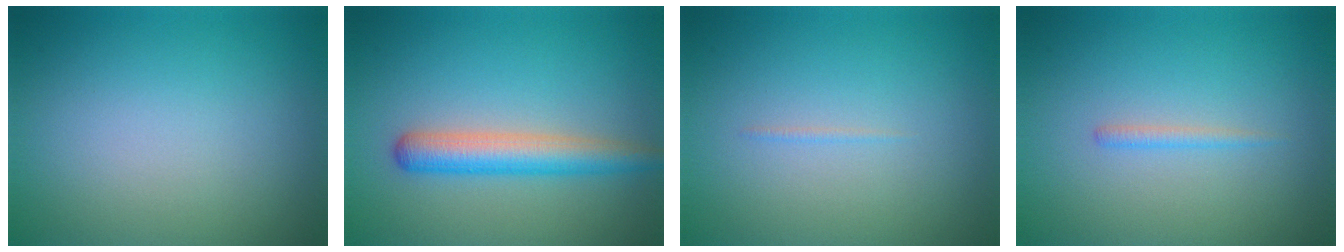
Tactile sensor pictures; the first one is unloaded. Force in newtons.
{"total": 3.8, "press": 3.8, "slide": 0.2}
{"total": 0.7, "press": 0.7, "slide": 0.2}
{"total": 0.8, "press": 0.8, "slide": 0.1}